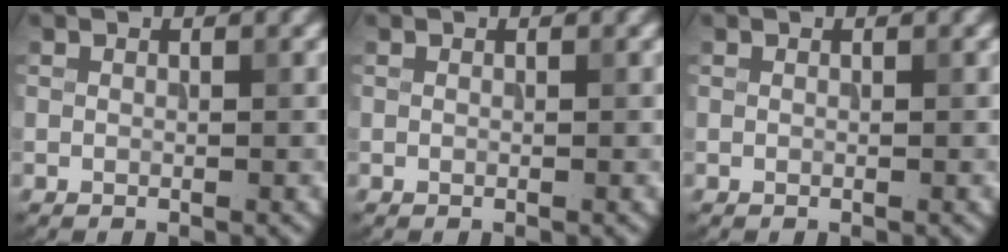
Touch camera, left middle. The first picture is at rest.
{"total": 0.0}
{"total": 0.0}